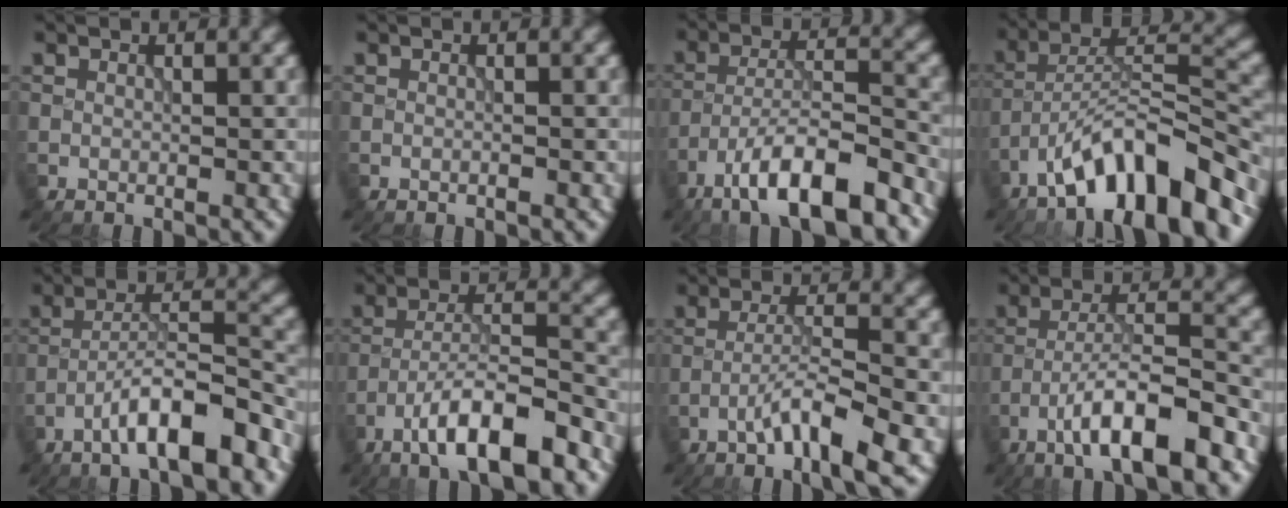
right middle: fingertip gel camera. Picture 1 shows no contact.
{"total": 0.0}
{"total": 10.9, "force": [-7.2, 3.1, 7.6], "torque": [-0.123, 0.008, -0.130]}
{"total": 11.3, "force": [-7.6, 3.1, 7.7], "torque": [-0.121, 0.017, -0.139]}
{"total": 8.1, "force": [-4.8, 1.6, 6.3], "torque": [-0.100, 0.019, -0.081]}
{"total": 10.0, "force": [-6.3, 2.7, 7.3], "torque": [-0.116, 0.011, -0.111]}
{"total": 5.9, "force": [-3.1, 0.9, 4.9], "torque": [-0.083, 0.009, -0.058]}
{"total": 9.8, "force": [-5.6, 2.3, 7.7], "torque": [-0.122, 0.015, -0.097]}